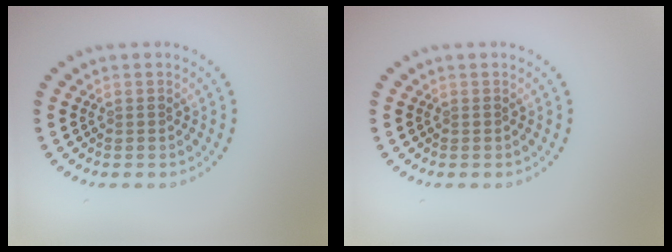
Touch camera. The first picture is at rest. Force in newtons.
{"total": 0.0}